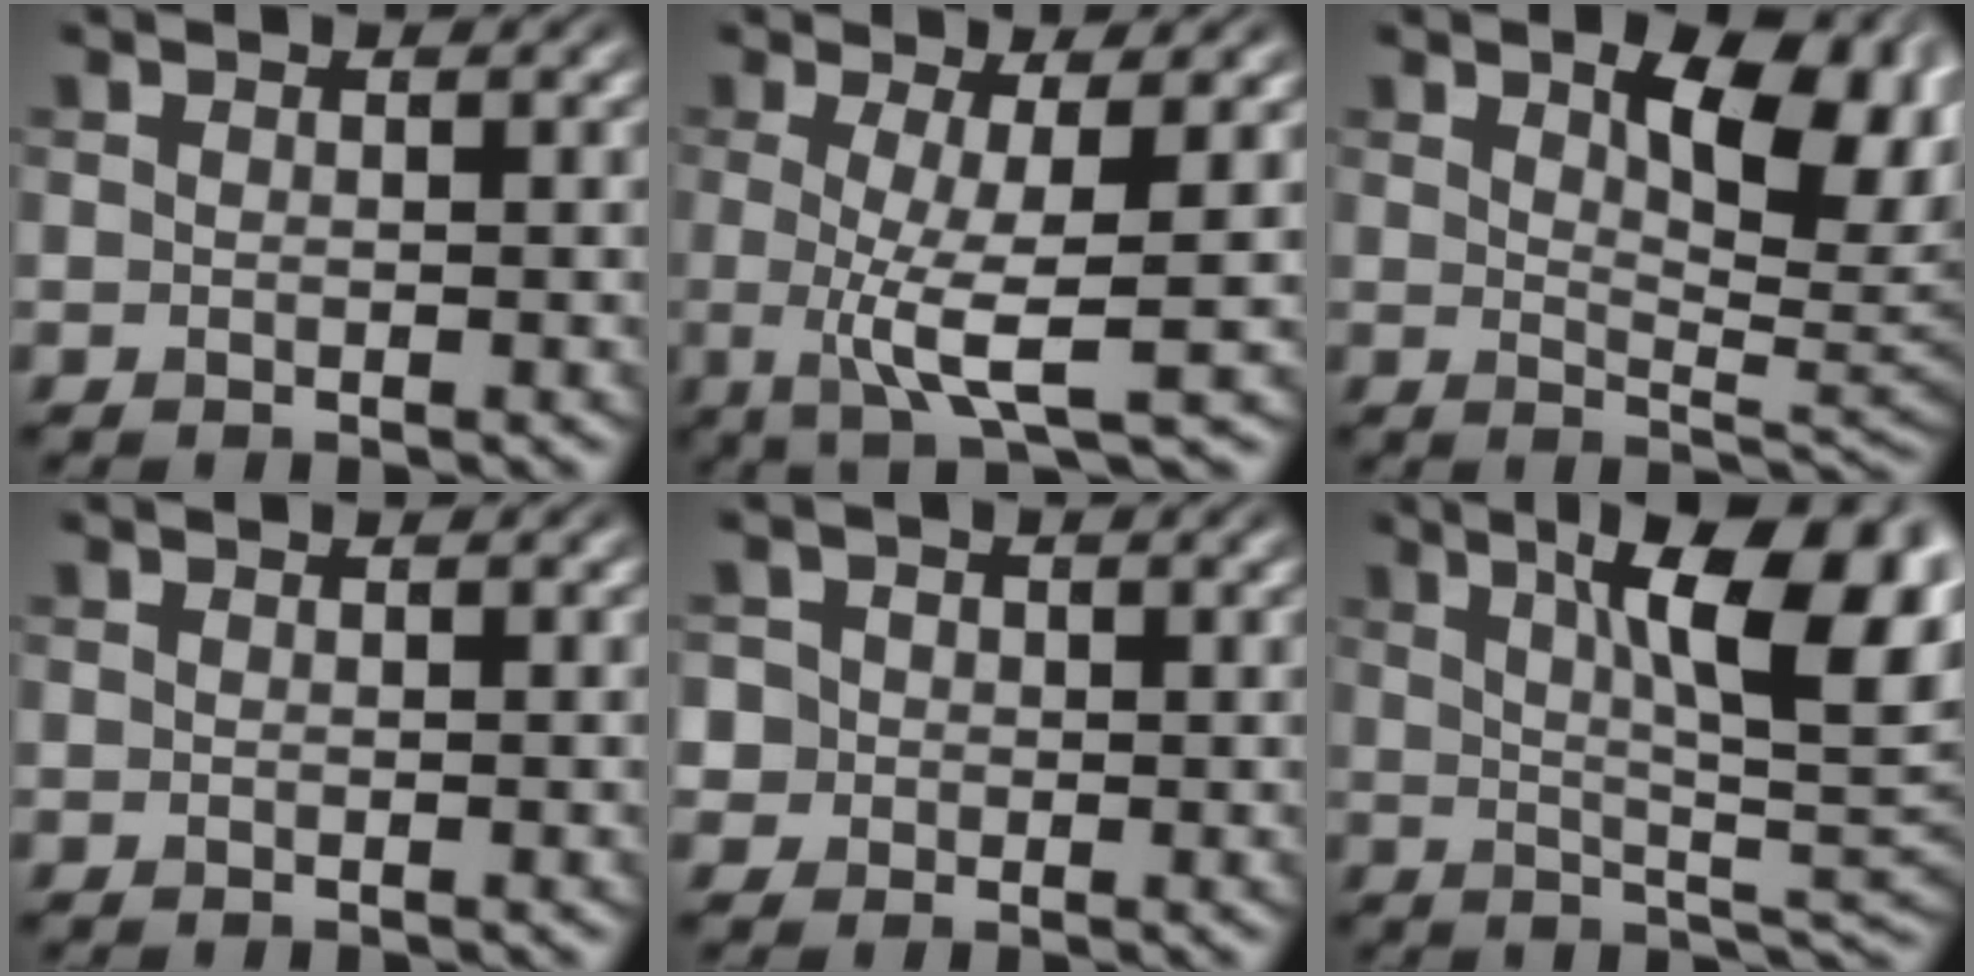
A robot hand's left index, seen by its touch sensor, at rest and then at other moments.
{"total": 5.4, "force": [-0.3, 0.8, 5.3], "torque": [-0.088, -0.009, -0.007]}
{"total": 8.8, "force": [2.6, 3.6, 7.5], "torque": [-0.106, -0.002, 0.044]}
{"total": 0.0}
{"total": 3.5, "force": [0.7, 3.3, 0.9], "torque": [-0.005, 0.017, -0.001]}
{"total": 14.4, "force": [5.2, 4.1, 12.7], "torque": [-0.157, 0.014, 0.076]}